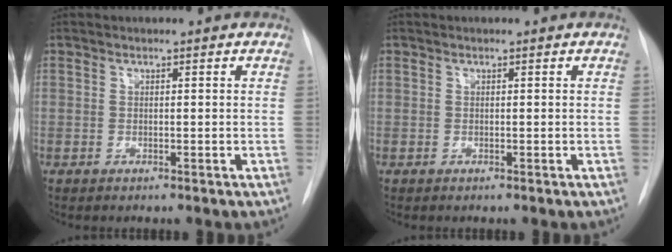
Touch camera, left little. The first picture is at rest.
{"total": 0.0}